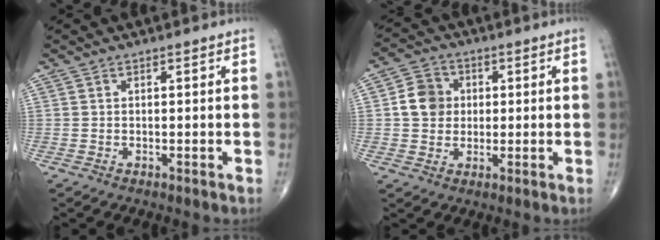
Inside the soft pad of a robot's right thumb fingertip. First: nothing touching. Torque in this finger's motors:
{"motor_torque": [0.90, 1.00, 0.75, 0.07, 0.06]}